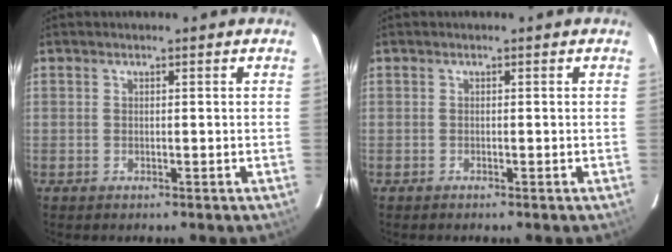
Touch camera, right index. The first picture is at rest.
{"total": 0.0}